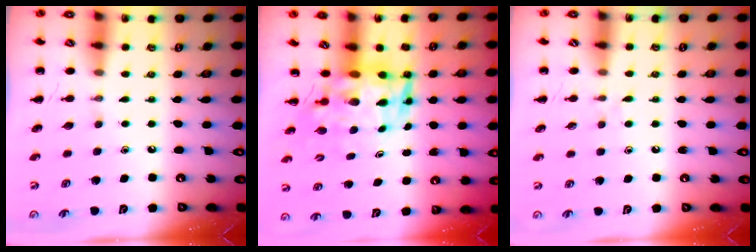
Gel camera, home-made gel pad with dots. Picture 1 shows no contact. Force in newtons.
{"total": 5.9, "press": 5.7, "slide": 1.6}
{"total": 3.2, "press": 2.9, "slide": 1.4}